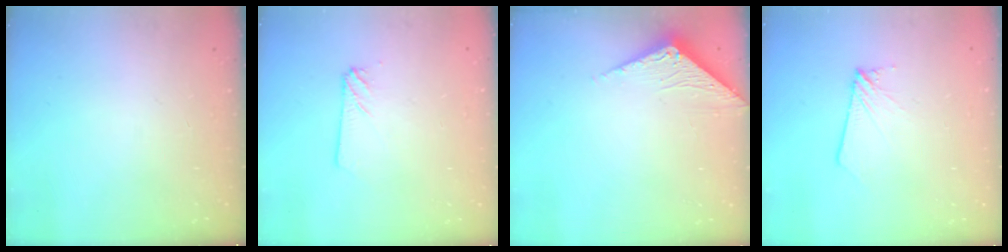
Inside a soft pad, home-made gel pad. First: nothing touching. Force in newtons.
{"total": 3.1, "press": 3.0, "slide": 0.4}
{"total": 3.3, "press": 3.3, "slide": 0.2}
{"total": 2.4, "press": 2.3, "slide": 0.3}